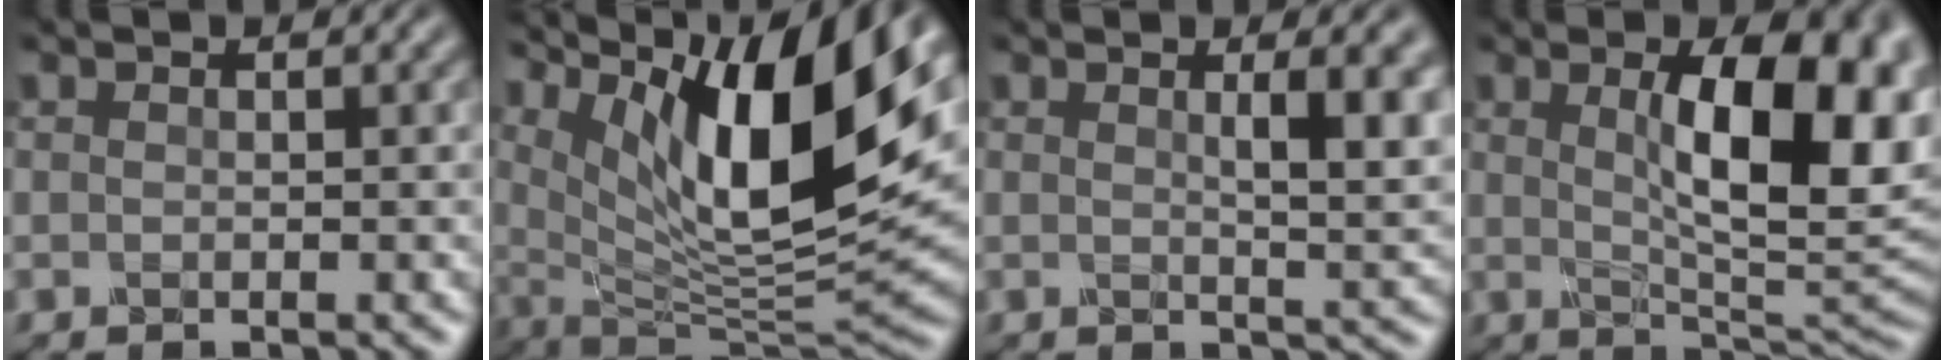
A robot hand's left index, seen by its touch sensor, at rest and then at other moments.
{"total": 14.7, "force": [6.6, 4.4, 12.3], "torque": [-0.204, 0.003, 0.117]}
{"total": 4.9, "force": [1.4, 1.4, 4.5], "torque": [-0.050, 0.001, 0.021]}
{"total": 10.8, "force": [2.2, 3.3, 10.1], "torque": [-0.133, 0.001, 0.038]}